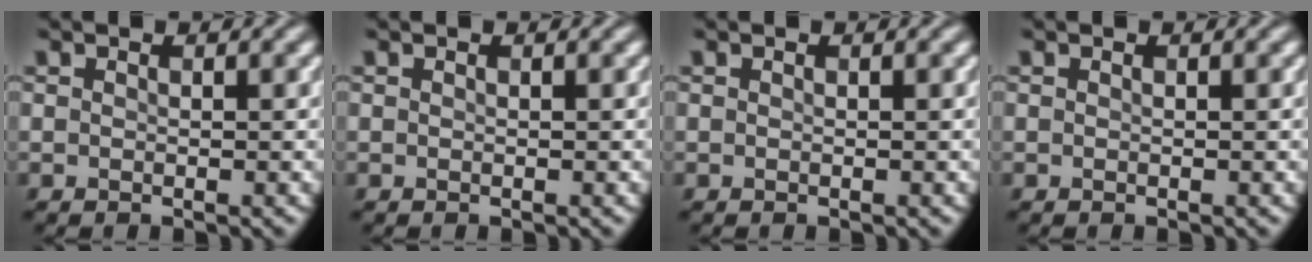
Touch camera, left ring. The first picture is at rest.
{"total": 0.0}
{"total": 0.0}
{"total": 0.0}